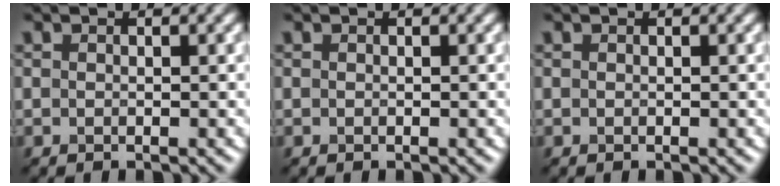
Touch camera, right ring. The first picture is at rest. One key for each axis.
{"total": 0.0}
{"total": 0.0}